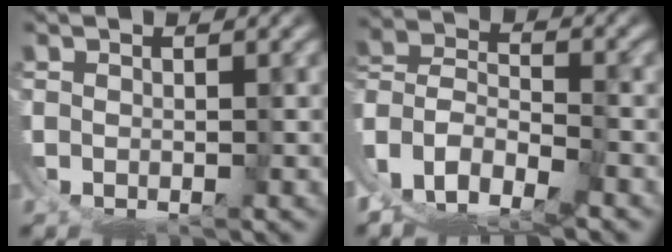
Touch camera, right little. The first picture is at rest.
{"total": 7.4, "force": [-0.8, 6.2, 3.9], "torque": [-0.097, -0.033, -0.011]}